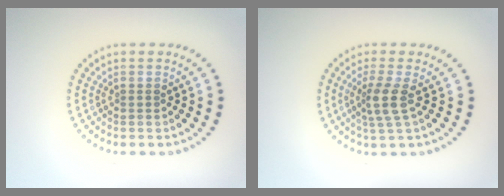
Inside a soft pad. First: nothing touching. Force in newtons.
{"total": 2.7, "press": 2.2, "slide": 1.6}